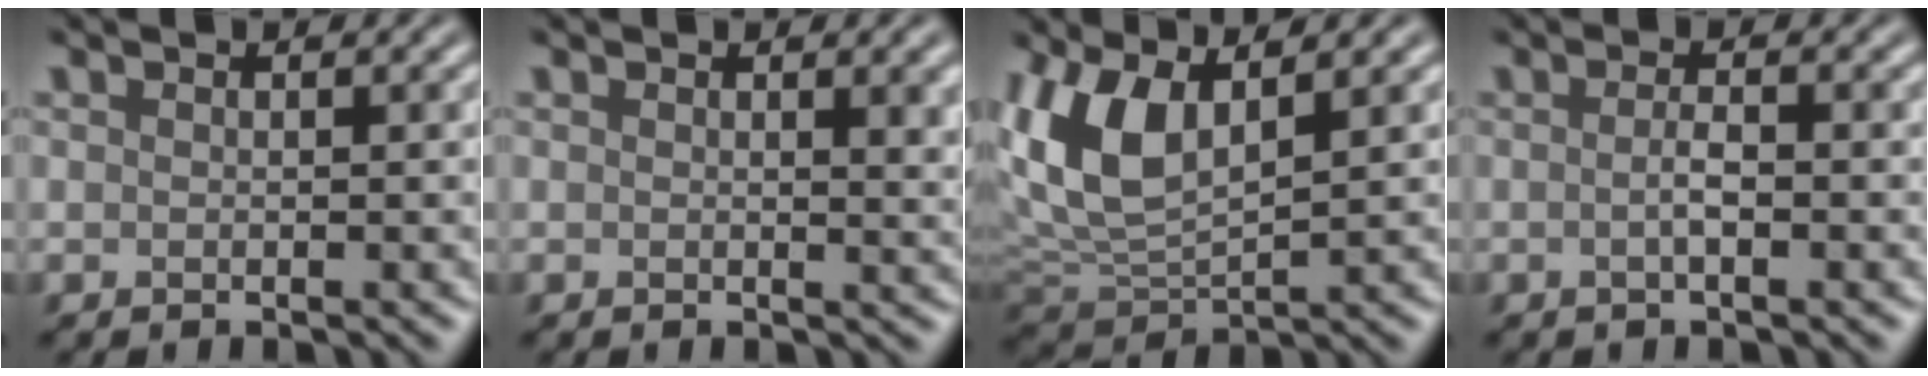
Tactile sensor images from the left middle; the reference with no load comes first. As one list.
[{"total": 2.3, "force": [0.5, 0.6, 2.1], "torque": [-0.018, 0.005, 0.008]}, {"total": 6.1, "force": [2.6, 2.8, 4.7], "torque": [-0.116, 0.001, 0.060]}, {"total": 1.4, "force": [-0.2, 0.3, 1.4], "torque": [-0.024, 0.004, -0.002]}]